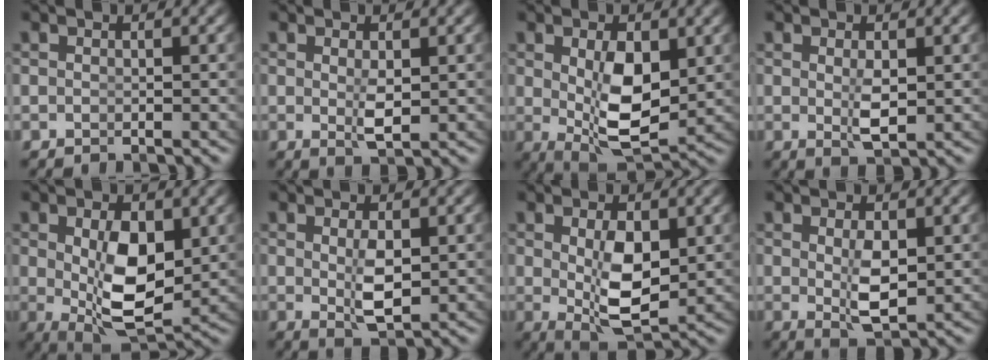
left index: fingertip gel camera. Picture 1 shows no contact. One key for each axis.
{"total": 1.9, "fx": 0.2, "fy": 0.3, "fz": 1.9, "tx": -0.035, "ty": -0.015, "tz": 0.014}
{"total": 7.1, "fx": -0.3, "fy": 3.3, "fz": 6.2, "tx": -0.103, "ty": -0.032, "tz": 0.019}
{"total": 2.2, "fx": 0.1, "fy": 0.4, "fz": 2.2, "tx": -0.040, "ty": -0.015, "tz": 0.013}
{"total": 7.7, "fx": -0.5, "fy": 3.9, "fz": 6.6, "tx": -0.113, "ty": -0.037, "tz": 0.017}
{"total": 3.2, "fx": 0.1, "fy": 1.0, "fz": 3.1, "tx": -0.055, "ty": -0.018, "tz": 0.015}
{"total": 6.3, "fx": -0.2, "fy": 2.7, "fz": 5.7, "tx": -0.093, "ty": -0.028, "tz": 0.016}
{"total": 3.6, "fx": 0.1, "fy": 1.2, "fz": 3.4, "tx": -0.060, "ty": -0.020, "tz": 0.016}